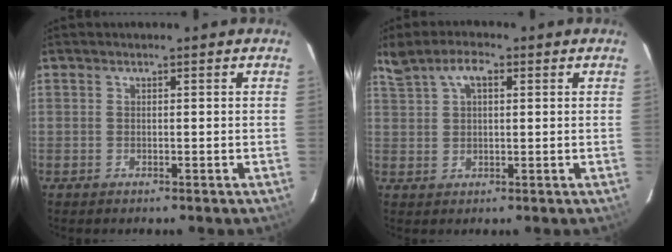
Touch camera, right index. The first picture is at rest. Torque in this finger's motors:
{"motor_torque": [0.48, 0.26, 0.29, 0.03]}